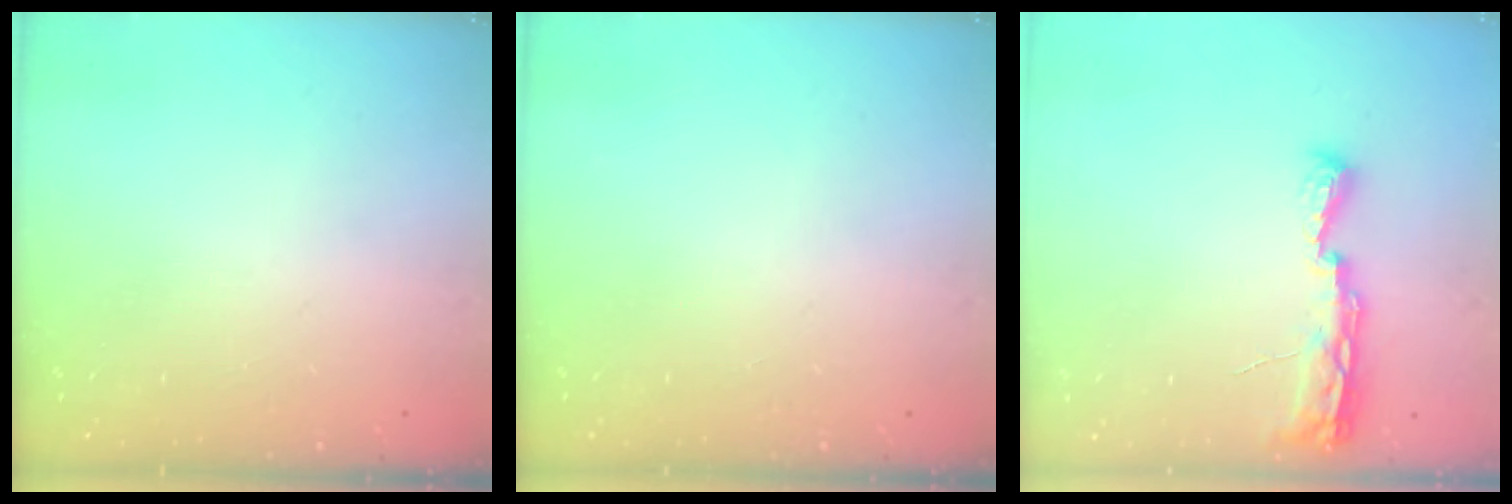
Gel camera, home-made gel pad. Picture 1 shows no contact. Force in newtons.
{"total": 0.0}
{"total": 10.6, "press": 9.1, "slide": 5.5}